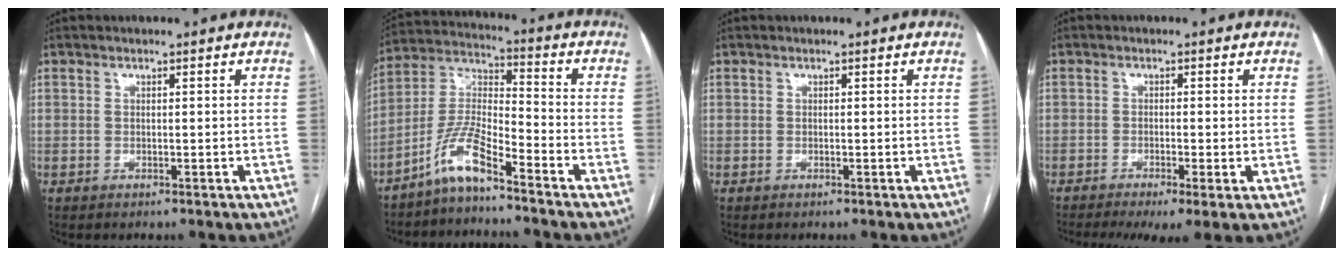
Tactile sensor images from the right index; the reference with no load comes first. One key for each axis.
{"total": 8.4, "fx": -6.2, "fy": 0.9, "fz": 5.6, "tx": -0.127, "ty": 0.004, "tz": -0.128}
{"total": 0.0}
{"total": 7.0, "fx": -4.0, "fy": 1.3, "fz": 5.6, "tx": -0.092, "ty": -0.015, "tz": -0.069}